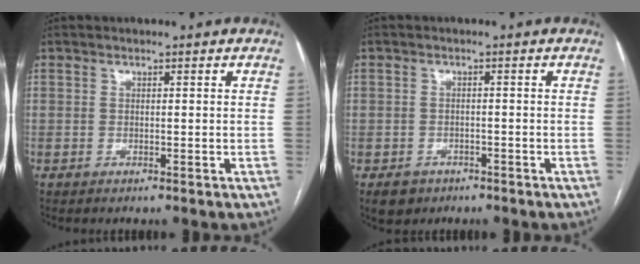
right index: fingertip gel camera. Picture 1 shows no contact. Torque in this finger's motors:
{"motor_torque": [-0.12, 0.09, -0.54, -0.16]}